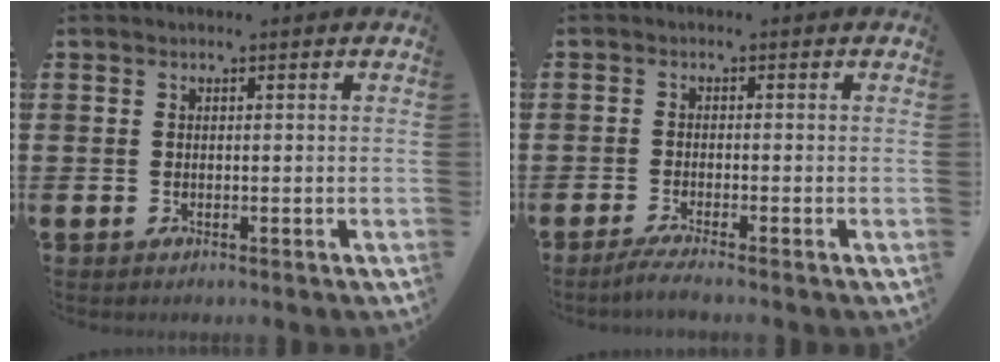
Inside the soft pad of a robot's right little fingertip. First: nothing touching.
{"total": 1.8, "force": [-1.3, 0.0, 1.3], "torque": [-0.021, 0.001, -0.023]}